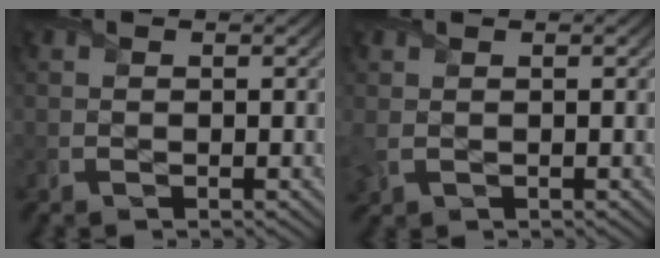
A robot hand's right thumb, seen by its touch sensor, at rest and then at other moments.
{"total": 1.5, "force": [0.3, 0.9, 1.2], "torque": [-0.041, -0.001, 0.005]}